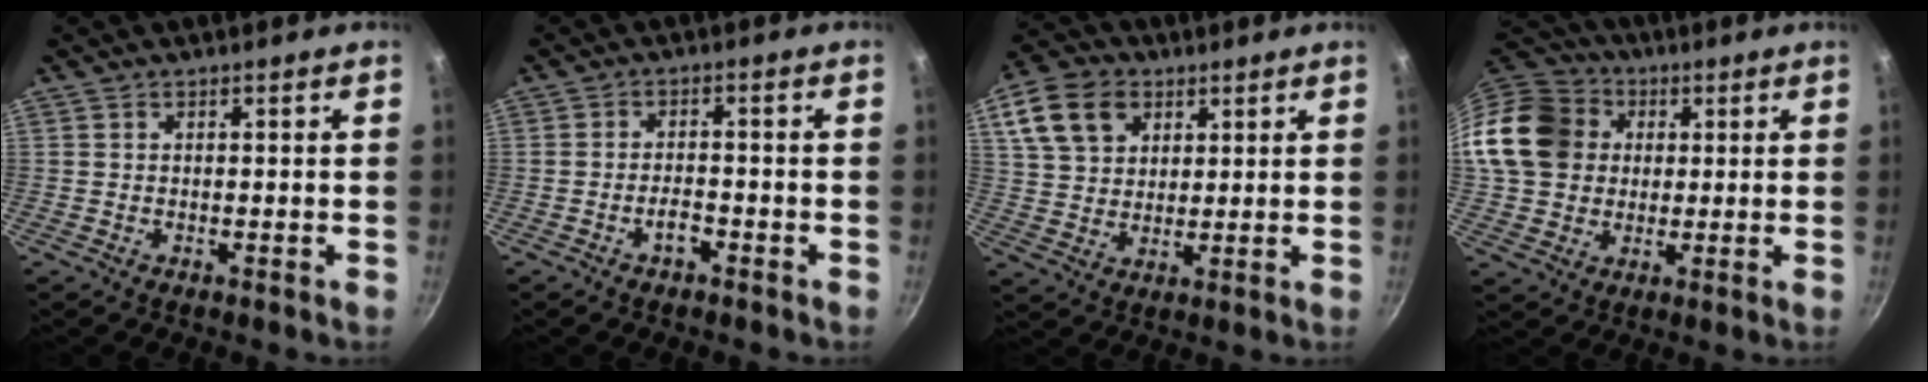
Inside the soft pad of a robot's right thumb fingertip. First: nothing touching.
{"total": 2.9, "force": [-1.8, 1.3, 1.9], "torque": [-0.025, 0.018, -0.032]}
{"total": 13.1, "force": [5.9, 9.6, 6.8], "torque": [-0.113, 0.000, 0.106]}
{"total": 17.6, "force": [2.7, 14.9, 8.8], "torque": [-0.156, 0.033, 0.044]}